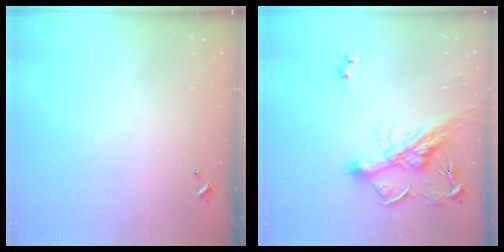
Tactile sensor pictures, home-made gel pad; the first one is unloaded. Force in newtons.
{"total": 9.2, "press": 9.2, "slide": 1.3}